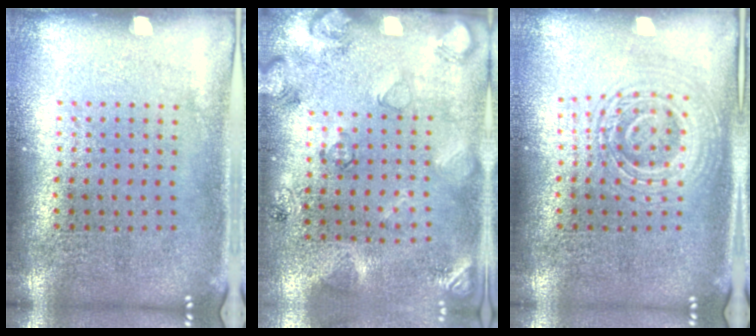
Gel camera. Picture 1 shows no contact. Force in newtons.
{"total": 2.5, "press": 1.8, "slide": 1.8}
{"total": 1.8, "press": 1.8, "slide": 0.4}